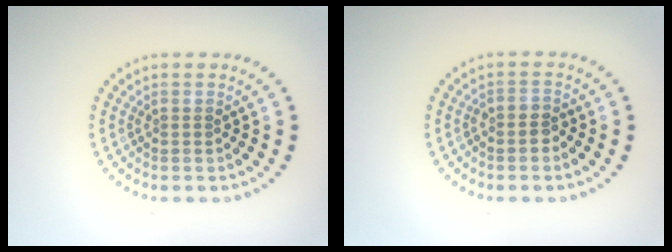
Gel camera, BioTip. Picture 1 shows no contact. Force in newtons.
{"total": 1.1, "press": 0.9, "slide": 0.5}